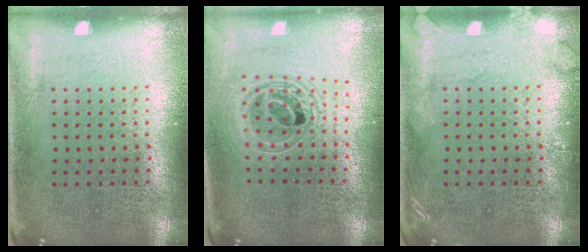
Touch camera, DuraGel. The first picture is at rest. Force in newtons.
{"total": 2.0, "press": 1.5, "slide": 1.2}
{"total": 1.5, "press": 1.5, "slide": 0.2}